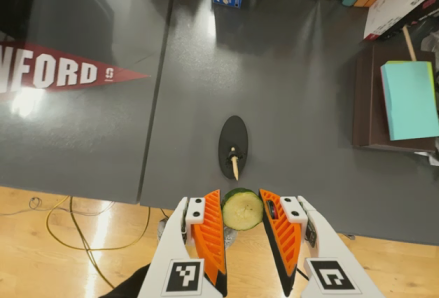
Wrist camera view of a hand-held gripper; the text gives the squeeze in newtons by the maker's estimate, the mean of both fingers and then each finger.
{"total": 7.3, "left": 7.1, "right": 7.5}